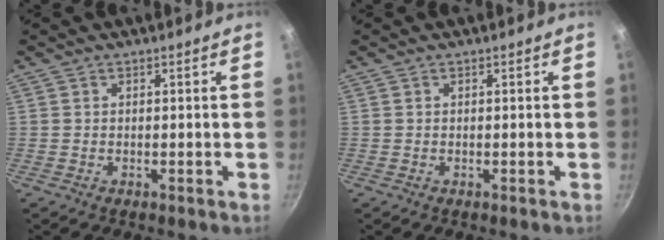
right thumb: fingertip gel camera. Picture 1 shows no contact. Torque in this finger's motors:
{"motor_torque": [0.00, 0.00, -0.31, 0.31, 0.00]}